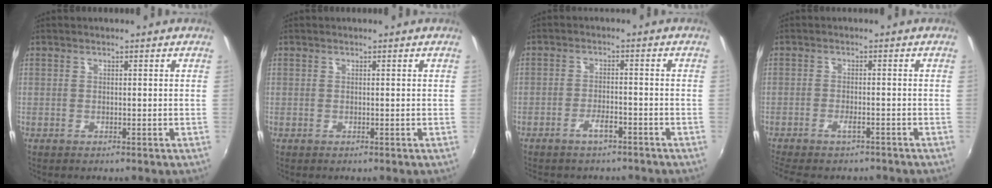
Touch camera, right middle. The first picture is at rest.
{"total": 0.0}
{"total": 3.3, "force": [-2.7, 1.0, 1.7], "torque": [-0.043, 0.004, -0.042]}
{"total": 6.0, "force": [-4.9, 1.6, 3.0], "torque": [-0.075, -0.014, -0.079]}